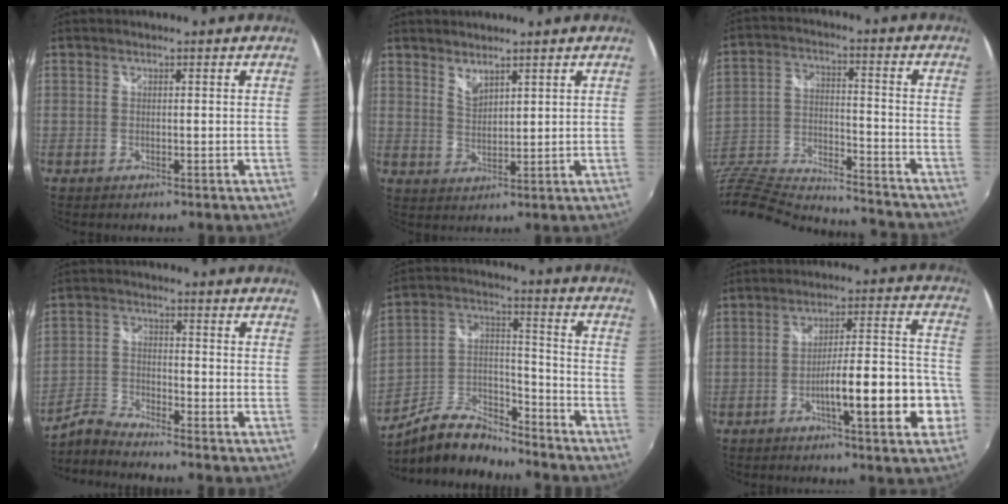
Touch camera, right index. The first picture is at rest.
{"total": 3.2, "force": [2.8, 1.0, 1.2], "torque": [-0.019, -0.003, 0.049]}
{"total": 25.0, "force": [-19.9, 8.8, 12.2], "torque": [-0.276, -0.021, -0.323]}
{"total": 4.6, "force": [-4.5, 0.2, 0.8], "torque": [-0.023, 0.003, -0.100]}
{"total": 12.9, "force": [-10.2, 5.3, 6.0], "torque": [-0.128, 0.021, -0.182]}
{"total": 13.9, "force": [-5.4, 2.2, 12.6], "torque": [-0.191, 0.009, -0.076]}